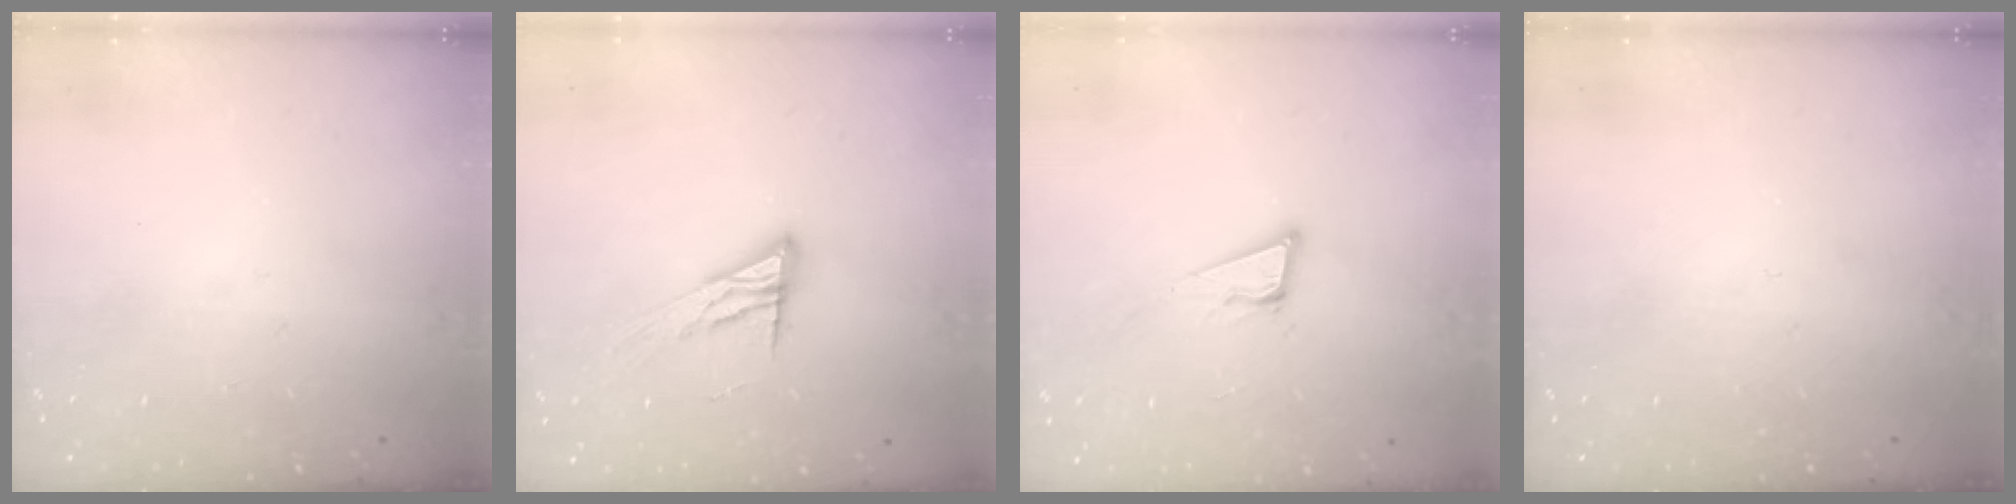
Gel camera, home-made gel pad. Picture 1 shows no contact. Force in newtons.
{"total": 11.1, "press": 11.1, "slide": 0.9}
{"total": 7.4, "press": 6.9, "slide": 2.6}
{"total": 0.0}